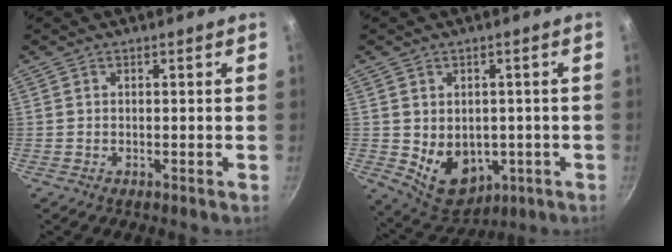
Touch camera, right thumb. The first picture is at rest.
{"total": 10.6, "force": [-1.6, 8.0, 6.7], "torque": [-0.073, -0.013, 0.001]}